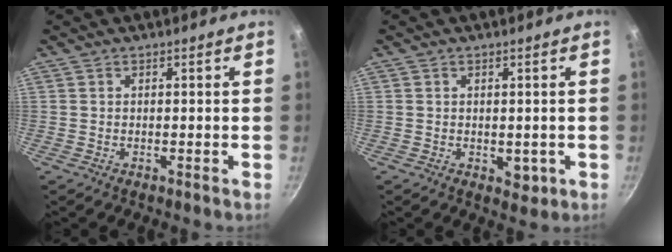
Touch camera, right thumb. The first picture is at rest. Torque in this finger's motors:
{"motor_torque": [0.26, 0.06, 0.32, -0.14, -0.03]}